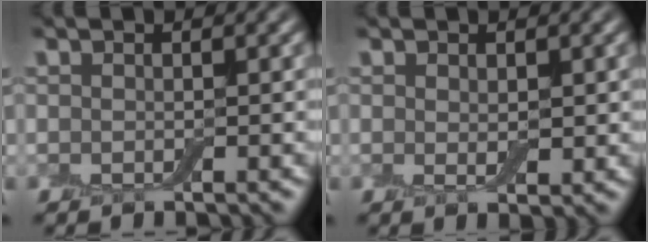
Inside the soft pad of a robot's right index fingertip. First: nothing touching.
{"total": 1.3, "force": [0.3, 0.6, 1.1], "torque": [-0.017, -0.006, 0.010]}